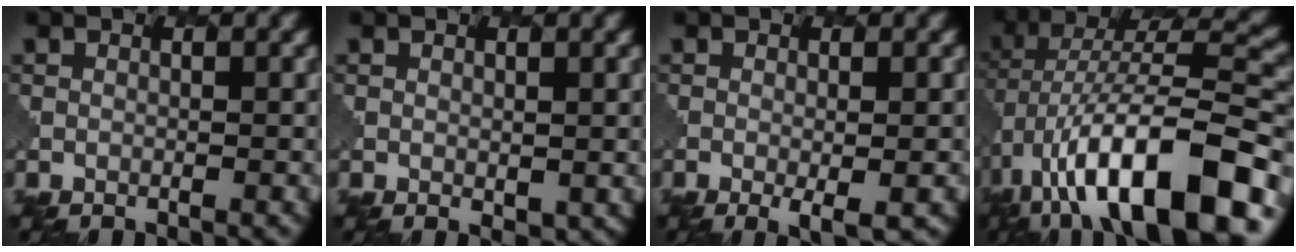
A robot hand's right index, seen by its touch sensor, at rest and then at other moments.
{"total": 1.0, "force": [0.2, 0.7, 0.7], "torque": [-0.008, -0.006, 0.012]}
{"total": 2.5, "force": [-0.7, 0.5, 2.3], "torque": [-0.038, -0.006, -0.004]}
{"total": 14.9, "force": [-6.1, 5.5, 12.5], "torque": [-0.204, 0.028, -0.097]}